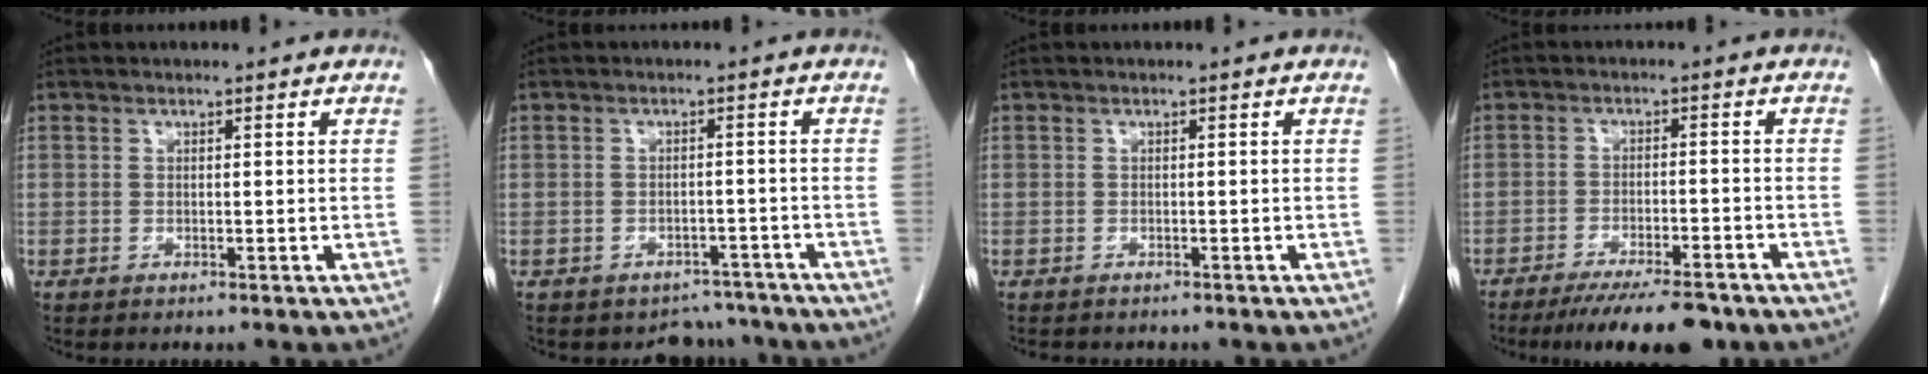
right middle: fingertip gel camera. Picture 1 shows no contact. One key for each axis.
{"total": 4.5, "fx": -3.8, "fy": 2.3, "fz": -0.8, "tx": 0.020, "ty": 0.024, "tz": -0.050}
{"total": 3.0, "fx": -2.6, "fy": 1.2, "fz": 1.0, "tx": -0.019, "ty": -0.005, "tz": -0.030}
{"total": 10.6, "fx": -8.6, "fy": 1.9, "fz": 5.8, "tx": -0.081, "ty": -0.015, "tz": -0.131}